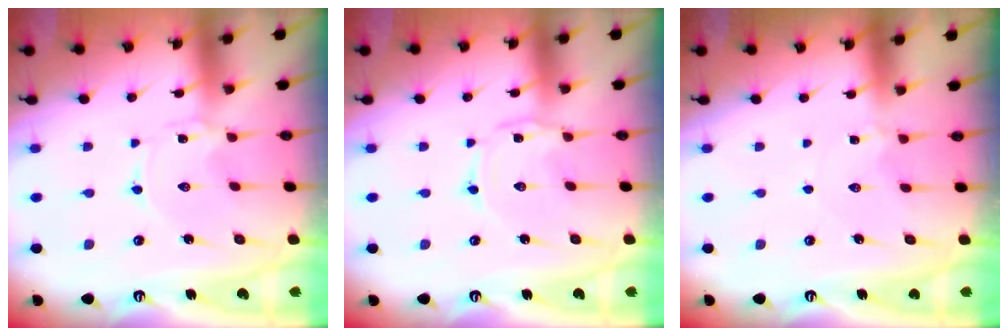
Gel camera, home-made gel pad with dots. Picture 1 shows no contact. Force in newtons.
{"total": 1.3, "press": 1.3, "slide": 0.2}
{"total": 2.3, "press": 2.3, "slide": 0.3}